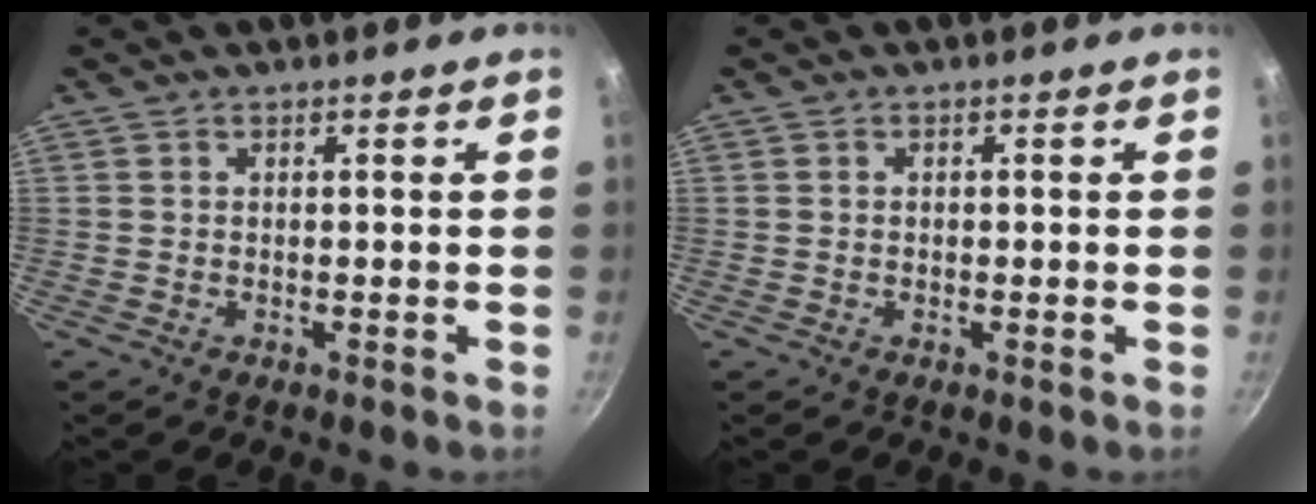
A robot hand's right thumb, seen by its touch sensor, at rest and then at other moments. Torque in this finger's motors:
{"motor_torque": [0.01, -0.13, -0.11, 0.25, 0.03]}